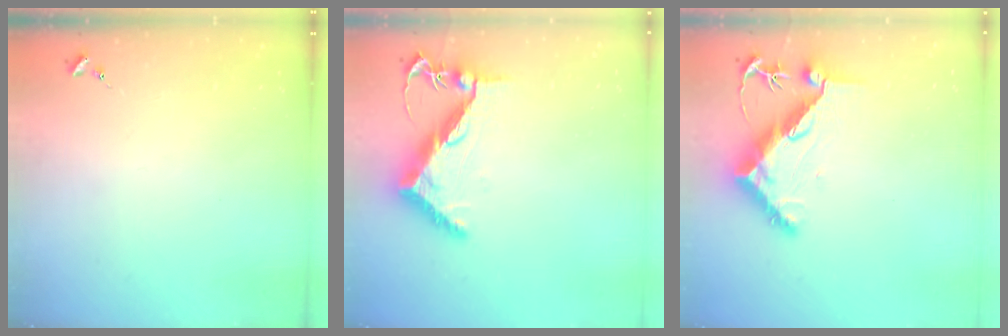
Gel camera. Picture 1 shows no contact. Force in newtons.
{"total": 10.7, "press": 10.6, "slide": 1.3}
{"total": 11.0, "press": 10.9, "slide": 1.0}